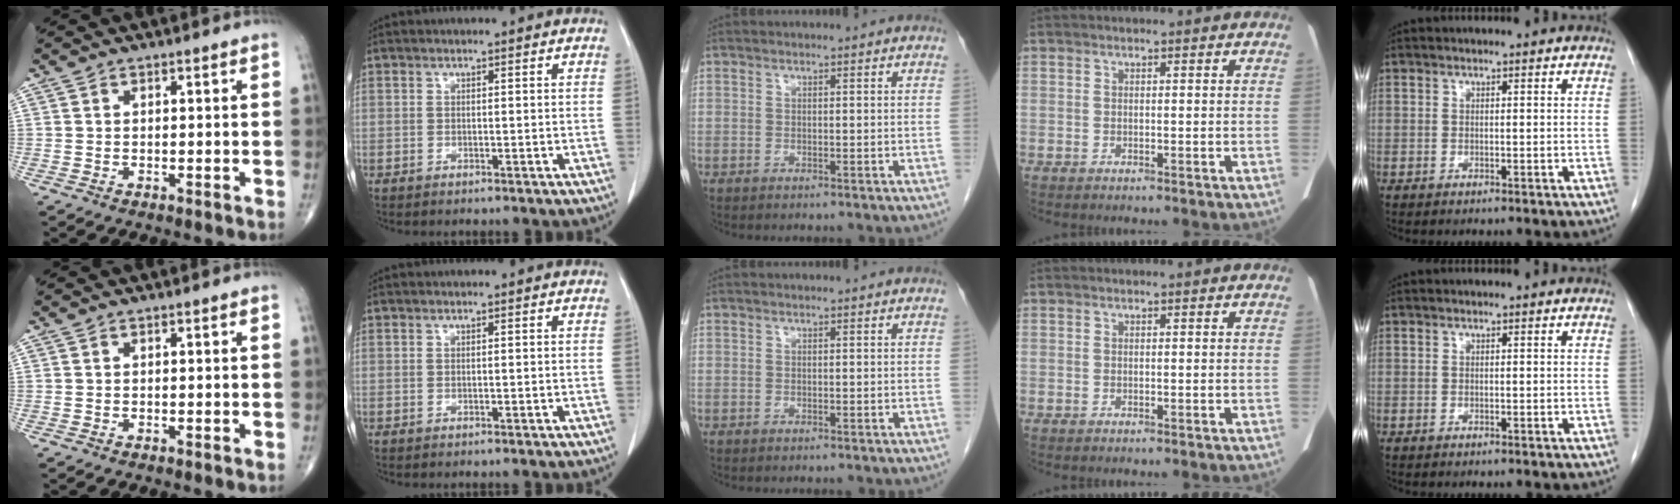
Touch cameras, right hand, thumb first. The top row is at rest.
{}